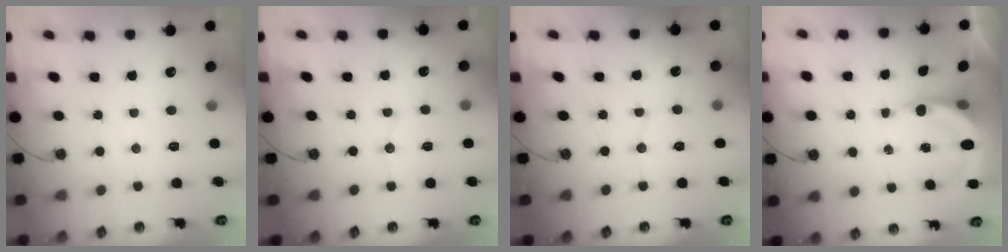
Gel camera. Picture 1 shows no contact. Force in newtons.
{"total": 5.3, "press": 5.2, "slide": 1.0}
{"total": 3.7, "press": 3.6, "slide": 0.9}
{"total": 5.6, "press": 5.6, "slide": 0.6}